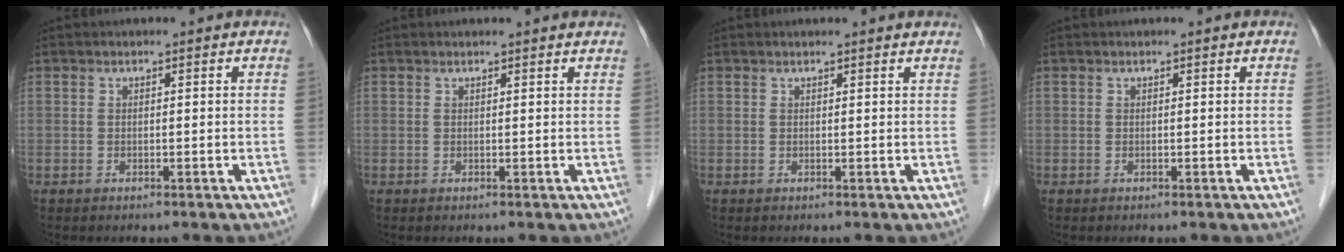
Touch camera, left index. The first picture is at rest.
{"total": 2.3, "force": [2.3, 0.1, 0.4], "torque": [-0.012, 0.006, 0.020]}
{"total": 2.8, "force": [2.7, 0.2, 0.5], "torque": [-0.011, 0.008, 0.023]}
{"total": 0.0}